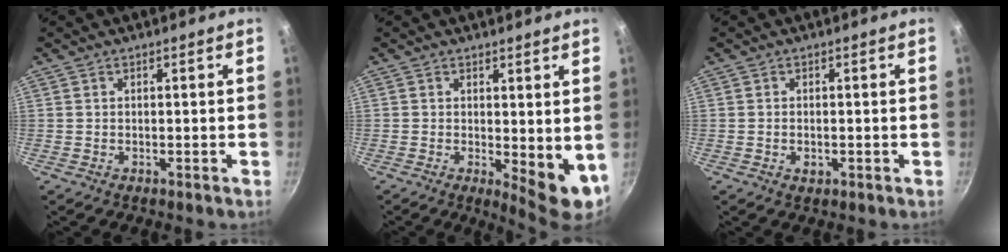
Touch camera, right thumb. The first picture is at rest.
{"total": 7.0, "force": [0.4, 2.9, 6.3], "torque": [-0.074, -0.012, 0.013]}
{"total": 1.7, "force": [-0.4, 1.1, 1.2], "torque": [-0.020, 0.000, -0.007]}